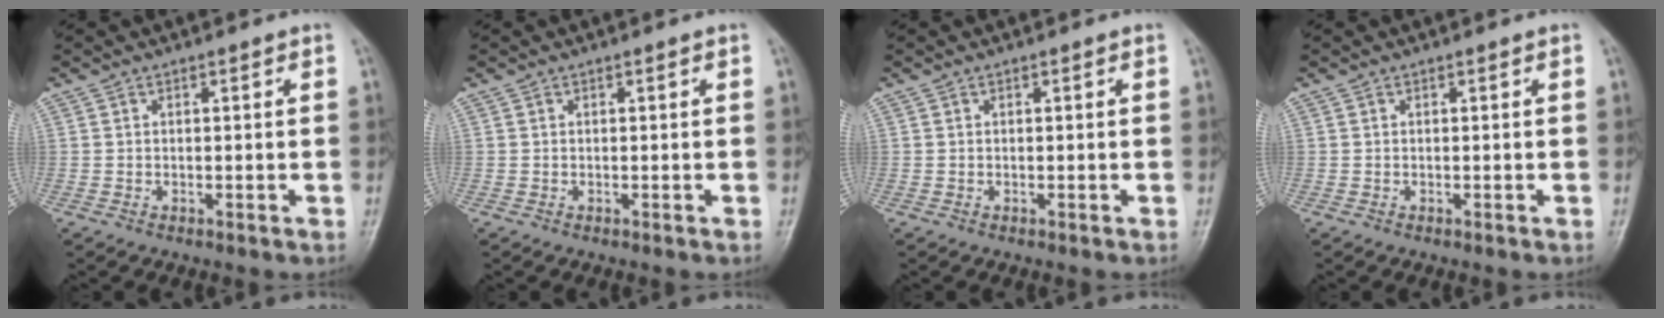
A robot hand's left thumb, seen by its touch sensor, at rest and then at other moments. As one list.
[{"total": 0.0}, {"total": 0.0}, {"total": 0.0}]